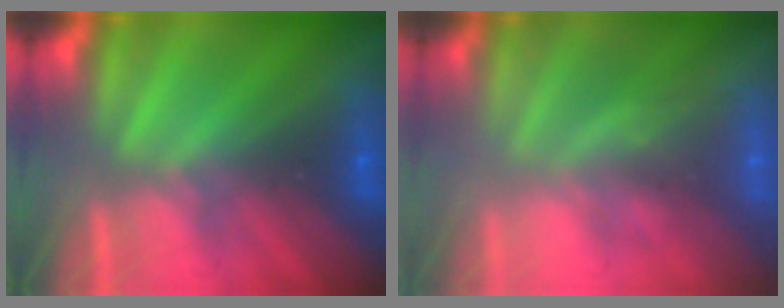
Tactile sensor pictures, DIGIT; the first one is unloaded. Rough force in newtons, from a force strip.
{"total": 2.3}